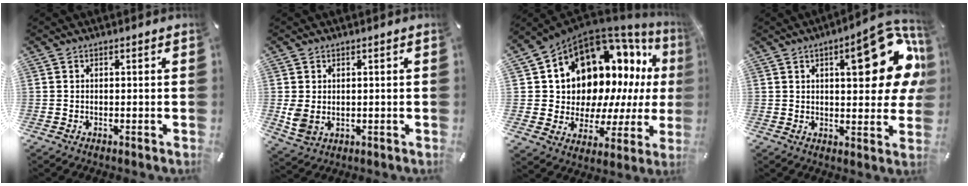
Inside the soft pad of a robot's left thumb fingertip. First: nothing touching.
{"total": 4.5, "force": [0.4, 3.7, 2.5], "torque": [-0.060, -0.007, 0.007]}
{"total": 14.7, "force": [6.9, 10.8, 7.2], "torque": [-0.109, -0.089, 0.138]}
{"total": 20.7, "force": [7.4, 7.4, 17.8], "torque": [-0.217, -0.044, 0.106]}